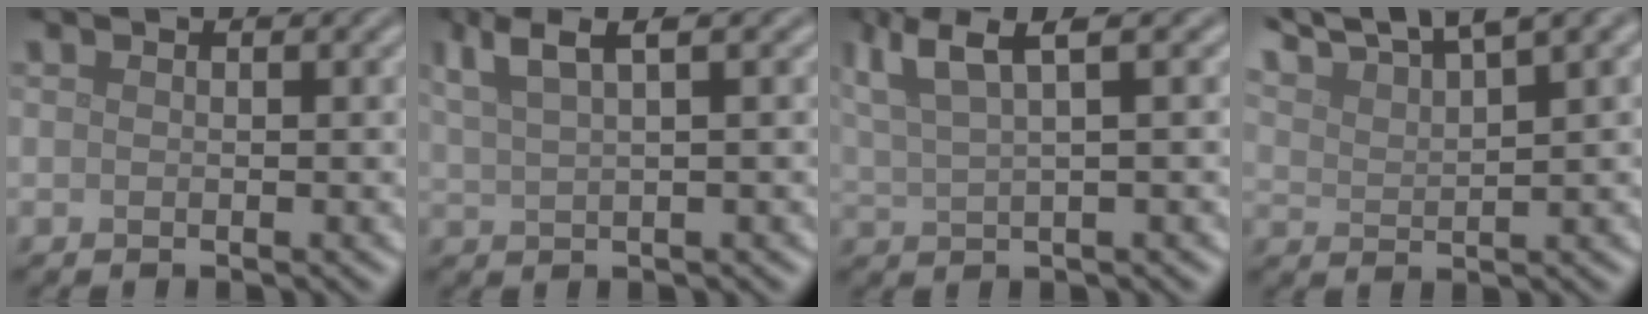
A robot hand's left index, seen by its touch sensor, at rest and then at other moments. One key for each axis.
{"total": 4.2, "fx": 2.7, "fy": 1.0, "fz": 3.1, "tx": -0.053, "ty": 0.015, "tz": 0.051}
{"total": 5.9, "fx": 3.6, "fy": 1.3, "fz": 4.5, "tx": -0.081, "ty": 0.019, "tz": 0.069}
{"total": 8.3, "fx": 7.0, "fy": 1.5, "fz": 4.2, "tx": -0.075, "ty": 0.023, "tz": 0.104}